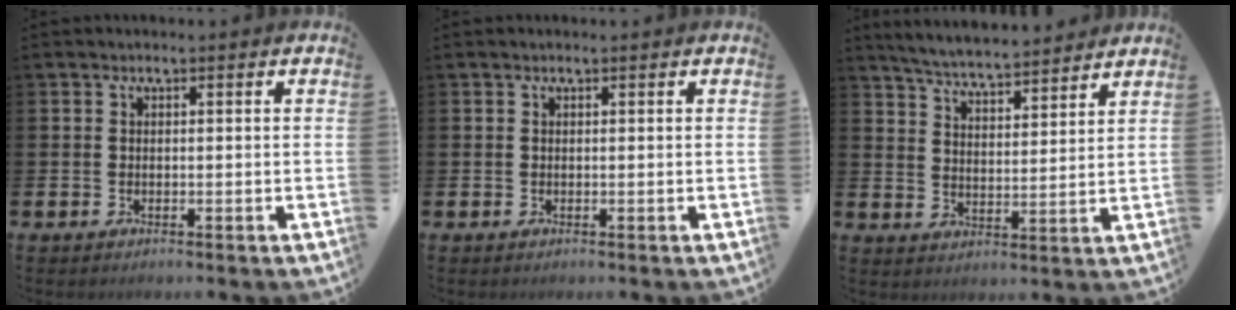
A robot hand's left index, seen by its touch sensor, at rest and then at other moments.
{"total": 0.0}
{"total": 5.3, "force": [5.3, 0.2, 0.8], "torque": [-0.041, -0.035, 0.093]}